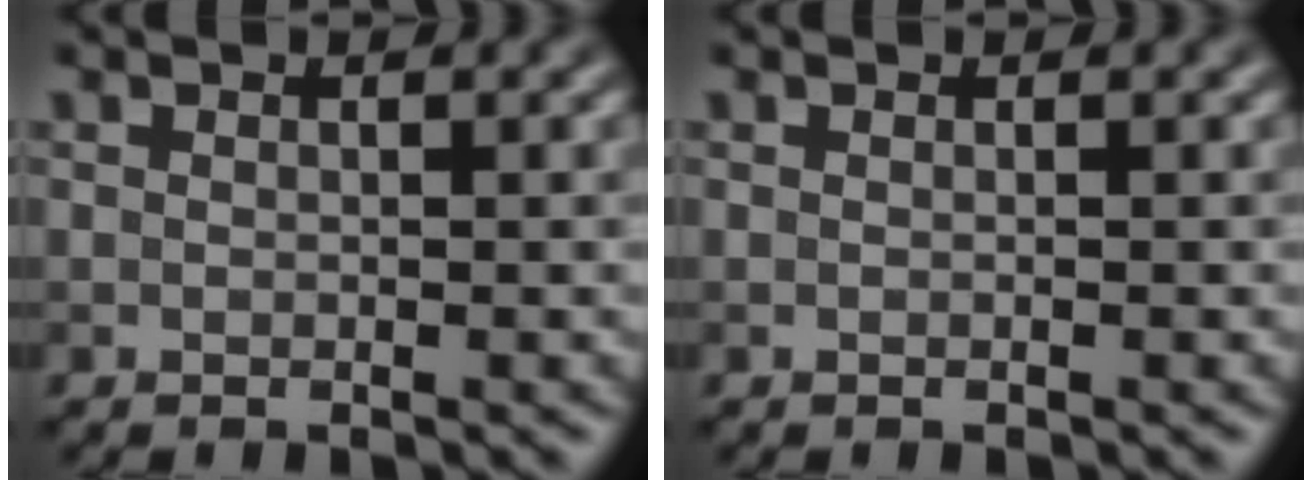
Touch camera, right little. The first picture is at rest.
{"total": 0.0}